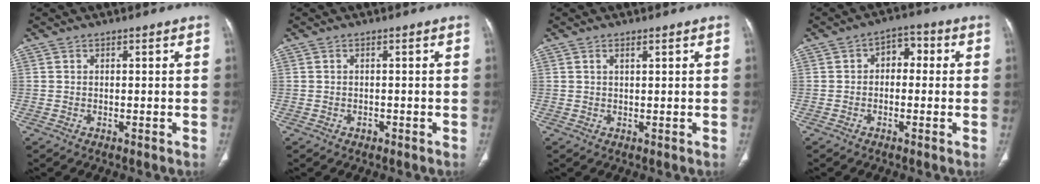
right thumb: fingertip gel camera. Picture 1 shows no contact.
{"total": 0.8, "force": [-0.5, 0.6, 0.3], "torque": [-0.003, 0.001, -0.007]}
{"total": 1.1, "force": [0.6, 0.2, 0.9], "torque": [-0.018, 0.001, 0.012]}
{"total": 5.0, "force": [0.2, 3.5, 3.5], "torque": [-0.026, 0.019, -0.010]}